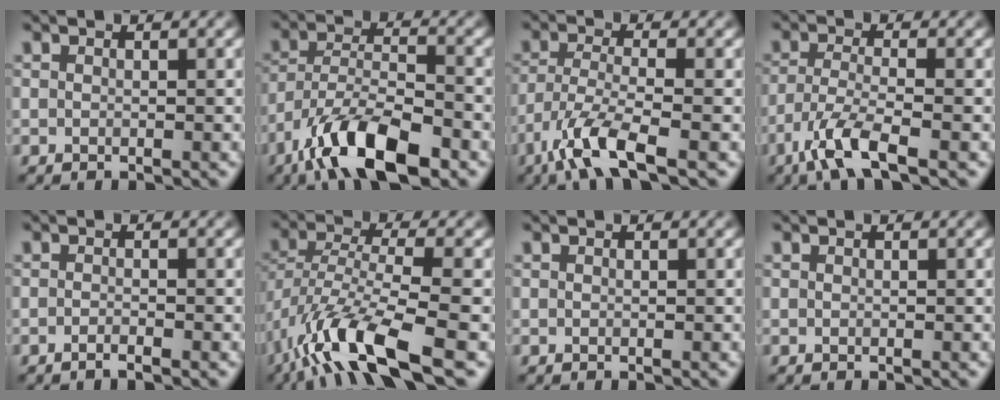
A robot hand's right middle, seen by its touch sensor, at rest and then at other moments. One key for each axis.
{"total": 9.7, "fx": -6.3, "fy": 3.2, "fz": 6.6, "tx": -0.116, "ty": 0.001, "tz": -0.122}
{"total": 6.0, "fx": -3.8, "fy": 1.4, "fz": 4.5, "tx": -0.094, "ty": -0.007, "tz": -0.081}
{"total": 5.0, "fx": -3.1, "fy": 1.0, "fz": 3.8, "tx": -0.078, "ty": -0.006, "tz": -0.069}
{"total": 1.0, "fx": -0.7, "fy": 0.2, "fz": 0.7, "tx": -0.011, "ty": 0.000, "tz": -0.014}
{"total": 10.0, "fx": -5.8, "fy": 2.6, "fz": 7.7, "tx": -0.150, "ty": 0.001, "tz": -0.115}
{"total": 0.0}
{"total": 0.0}